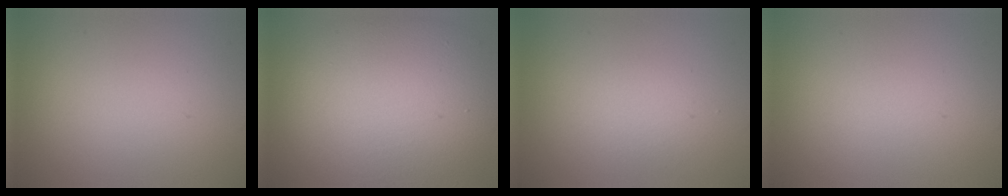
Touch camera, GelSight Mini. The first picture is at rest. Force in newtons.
{"total": 11.8, "press": 11.7, "slide": 0.9}
{"total": 1.6, "press": 1.6, "slide": 0.2}
{"total": 0.0}